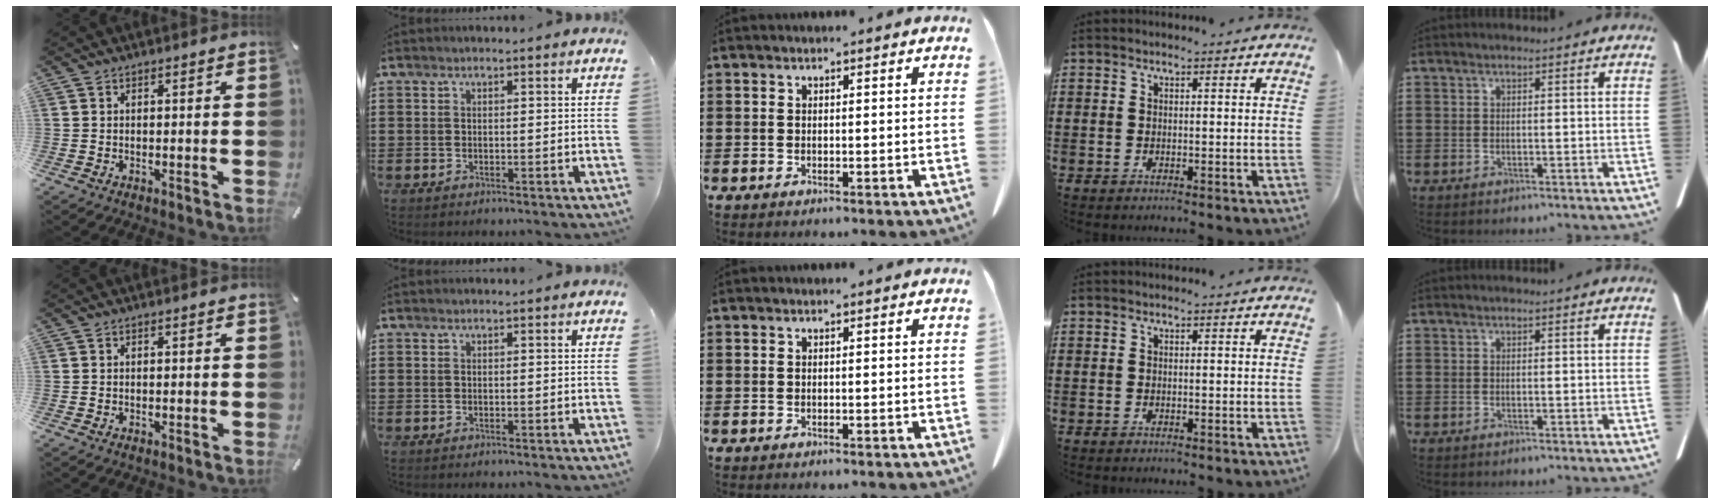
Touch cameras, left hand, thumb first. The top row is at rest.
{}